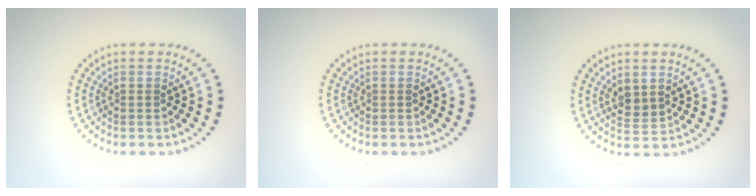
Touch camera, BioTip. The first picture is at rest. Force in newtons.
{"total": 0.0}
{"total": 1.9, "press": 1.7, "slide": 0.9}